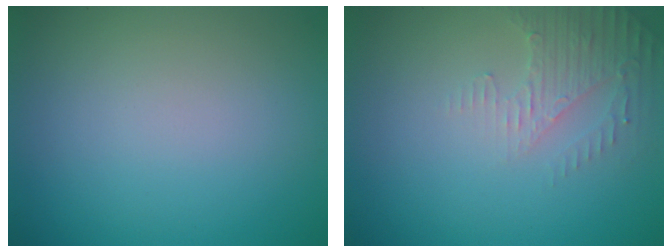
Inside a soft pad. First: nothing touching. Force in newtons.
{"total": 2.6, "press": 2.5, "slide": 0.7}